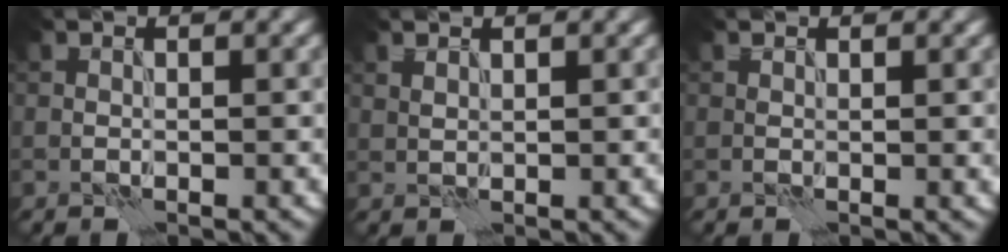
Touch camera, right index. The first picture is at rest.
{"total": 0.9, "force": [0.8, 0.3, 0.3], "torque": [-0.008, -0.003, 0.016]}
{"total": 0.7, "force": [0.5, 0.2, 0.5], "torque": [-0.002, -0.001, 0.007]}